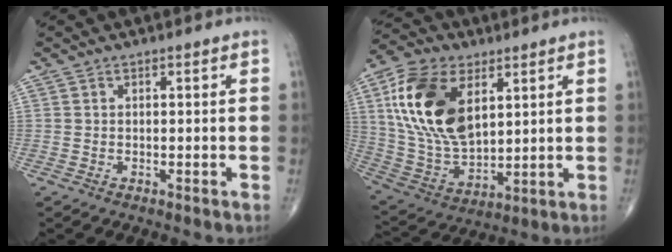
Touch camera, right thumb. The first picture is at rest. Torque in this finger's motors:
{"motor_torque": [0.60, 4.10, 1.93, 0.71, 0.26]}